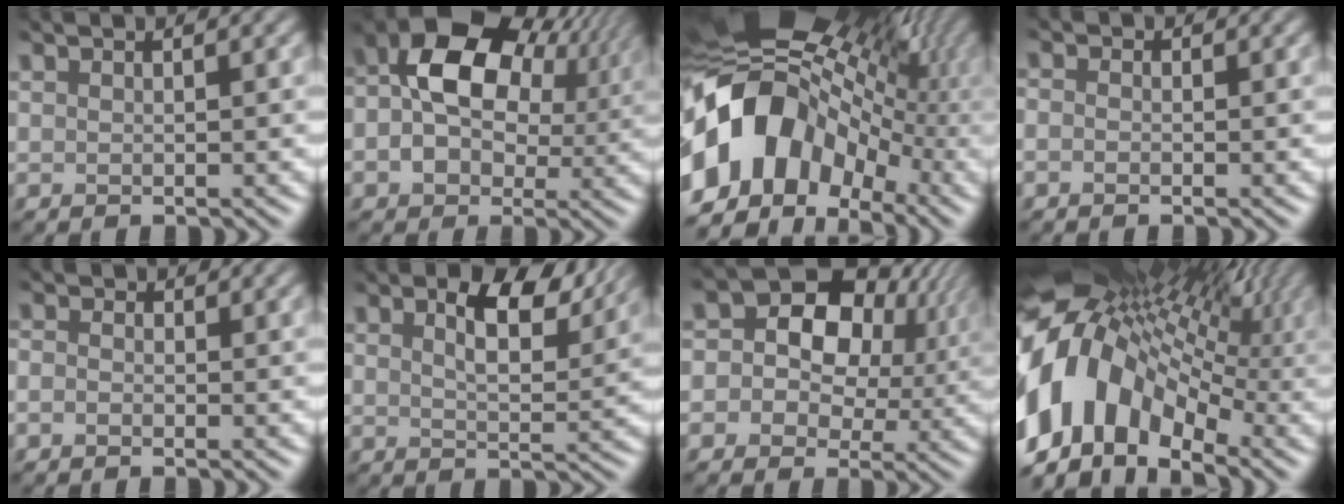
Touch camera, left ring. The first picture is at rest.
{"total": 11.6, "force": [1.0, 8.6, 7.7], "torque": [-0.145, -0.004, 0.029]}
{"total": 15.7, "force": [-4.5, 12.0, 9.1], "torque": [-0.200, -0.001, -0.074]}
{"total": 1.5, "force": [-1.2, -0.1, -0.9], "torque": [-0.005, -0.011, -0.004]}
{"total": 1.7, "force": [-1.5, 0.4, -0.7], "torque": [-0.009, -0.014, -0.010]}
{"total": 4.8, "force": [2.2, 2.1, 3.6], "torque": [-0.081, -0.010, 0.049]}
{"total": 11.7, "force": [1.9, 9.4, 6.7], "torque": [-0.103, 0.026, 0.022]}
{"total": 14.6, "force": [-2.7, 10.0, 10.3], "torque": [-0.239, 0.000, -0.034]}